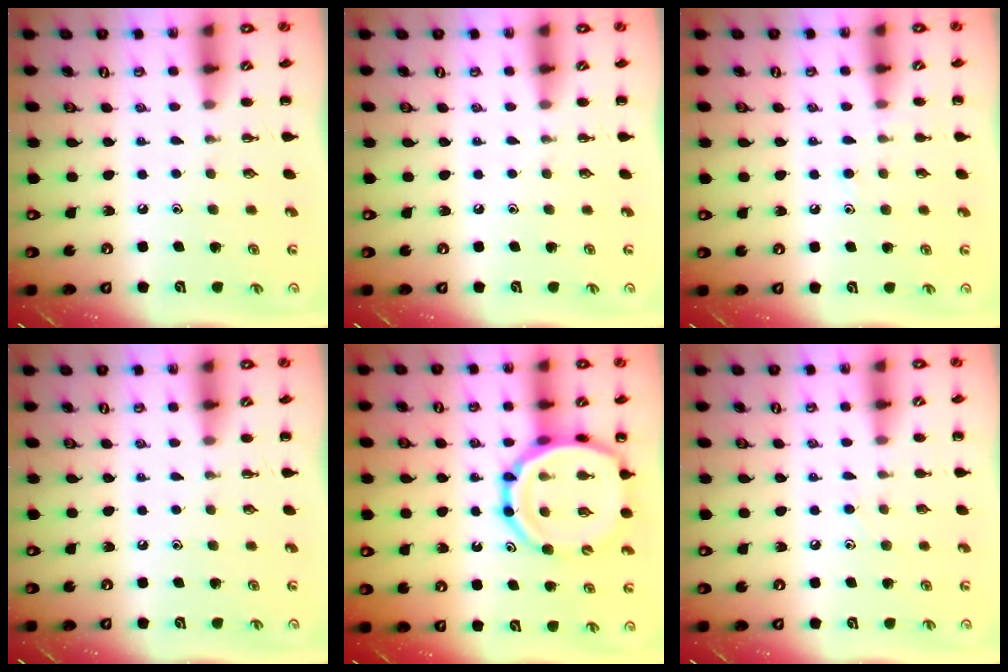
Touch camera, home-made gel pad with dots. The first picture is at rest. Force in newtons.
{"total": 0.0}
{"total": 6.1, "press": 5.7, "slide": 2.2}
{"total": 0.0}
{"total": 17.5, "press": 17.0, "slide": 4.2}
{"total": 4.5, "press": 4.3, "slide": 1.5}